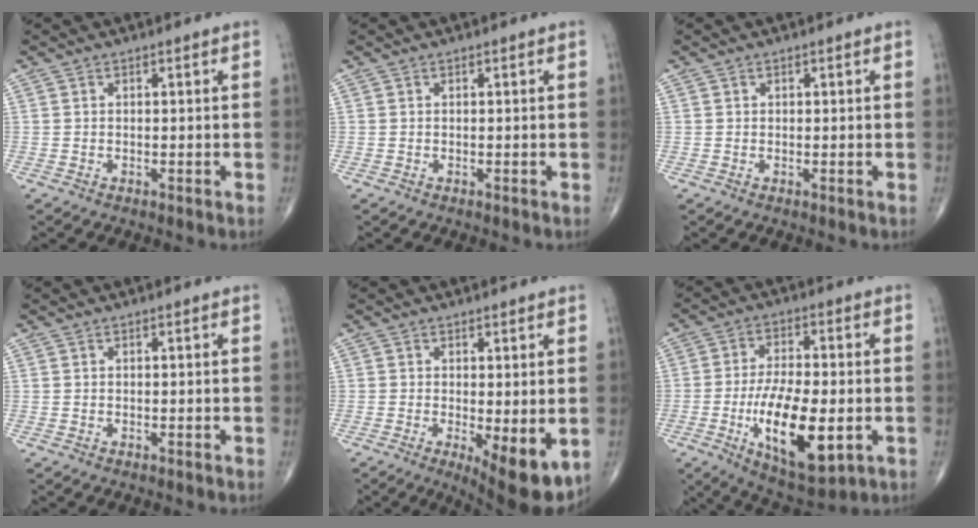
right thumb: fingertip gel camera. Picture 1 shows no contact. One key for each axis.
{"total": 0.0}
{"total": 0.0}
{"total": 0.0}
{"total": 8.9, "fx": -2.0, "fy": 3.0, "fz": 8.1, "tx": -0.110, "ty": -0.023, "tz": -0.023}
{"total": 16.9, "fx": -4.2, "fy": 6.9, "fz": 14.9, "tx": -0.248, "ty": -0.001, "tz": -0.059}